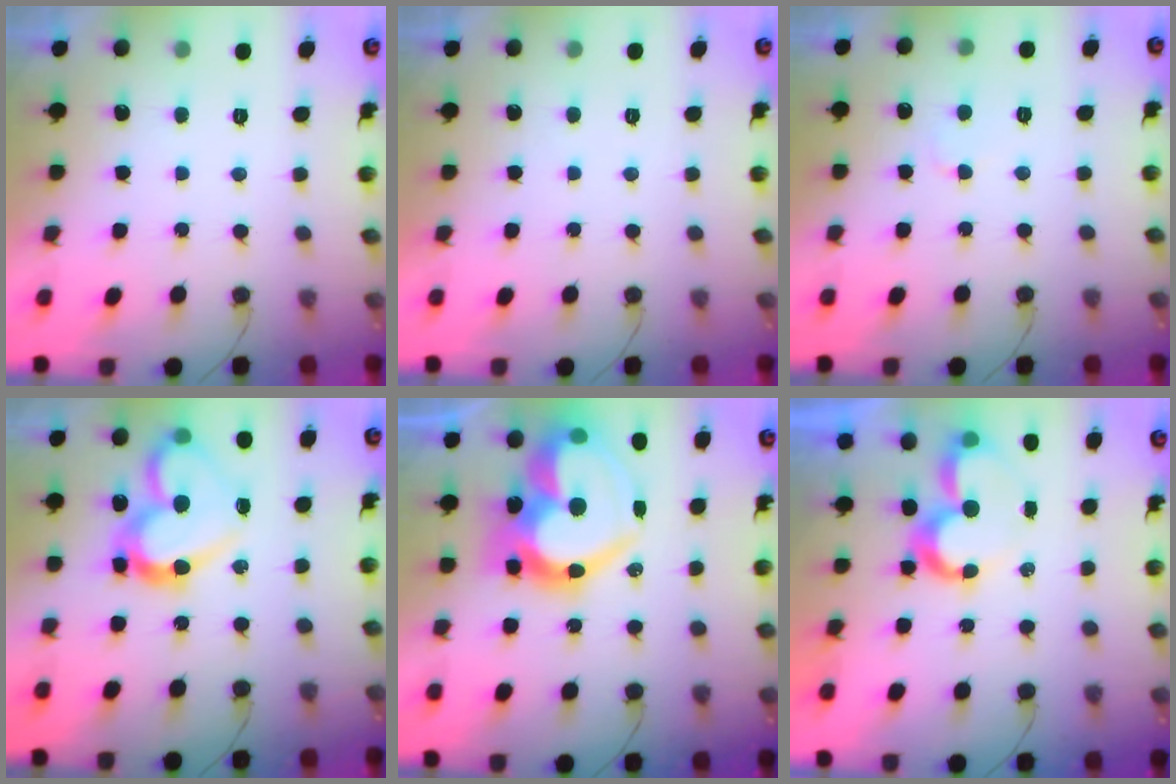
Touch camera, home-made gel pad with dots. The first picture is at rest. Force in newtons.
{"total": 1.9, "press": 1.9, "slide": 0.1}
{"total": 3.0, "press": 3.0, "slide": 0.3}
{"total": 16.2, "press": 16.0, "slide": 2.1}
{"total": 27.0, "press": 26.9, "slide": 2.6}
{"total": 8.6, "press": 8.5, "slide": 0.8}